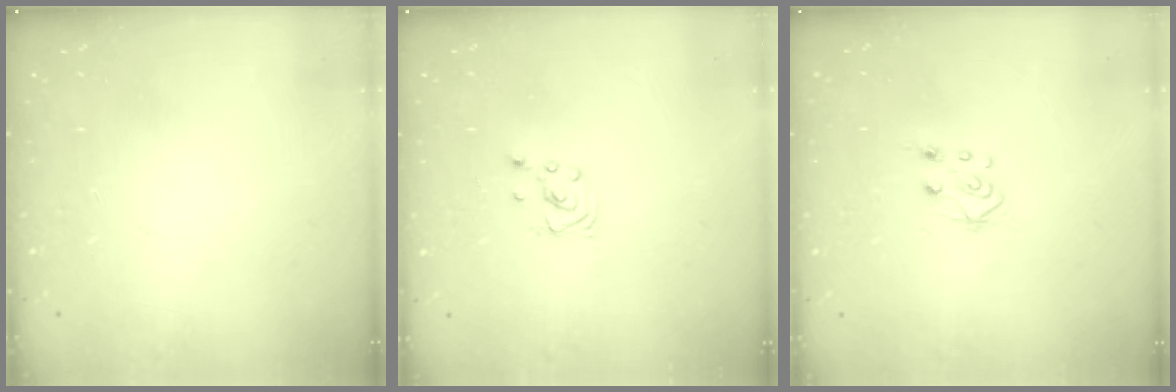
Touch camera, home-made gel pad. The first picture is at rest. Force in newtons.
{"total": 2.3, "press": 2.3, "slide": 0.2}
{"total": 6.9, "press": 6.9, "slide": 0.6}